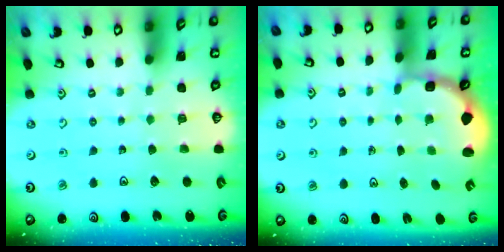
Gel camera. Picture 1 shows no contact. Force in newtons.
{"total": 2.6, "press": 1.9, "slide": 1.7}